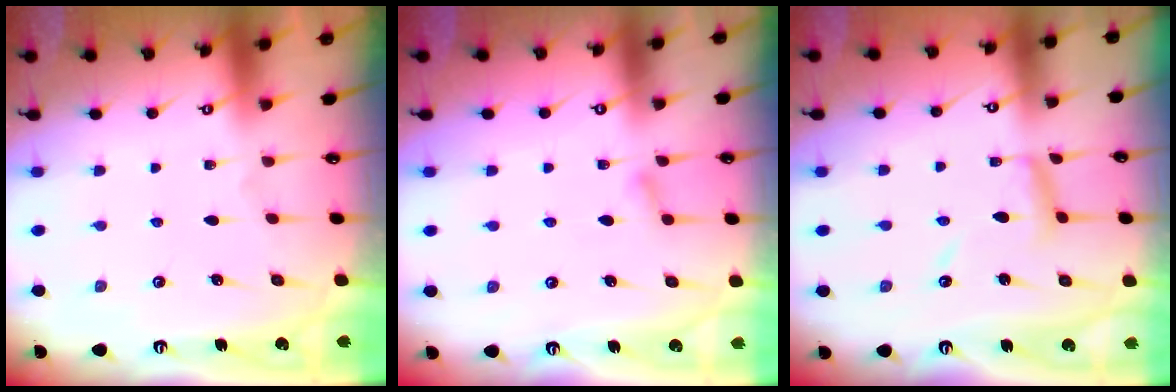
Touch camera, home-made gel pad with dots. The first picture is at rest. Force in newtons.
{"total": 5.0, "press": 4.9, "slide": 0.5}
{"total": 9.3, "press": 9.3, "slide": 0.7}